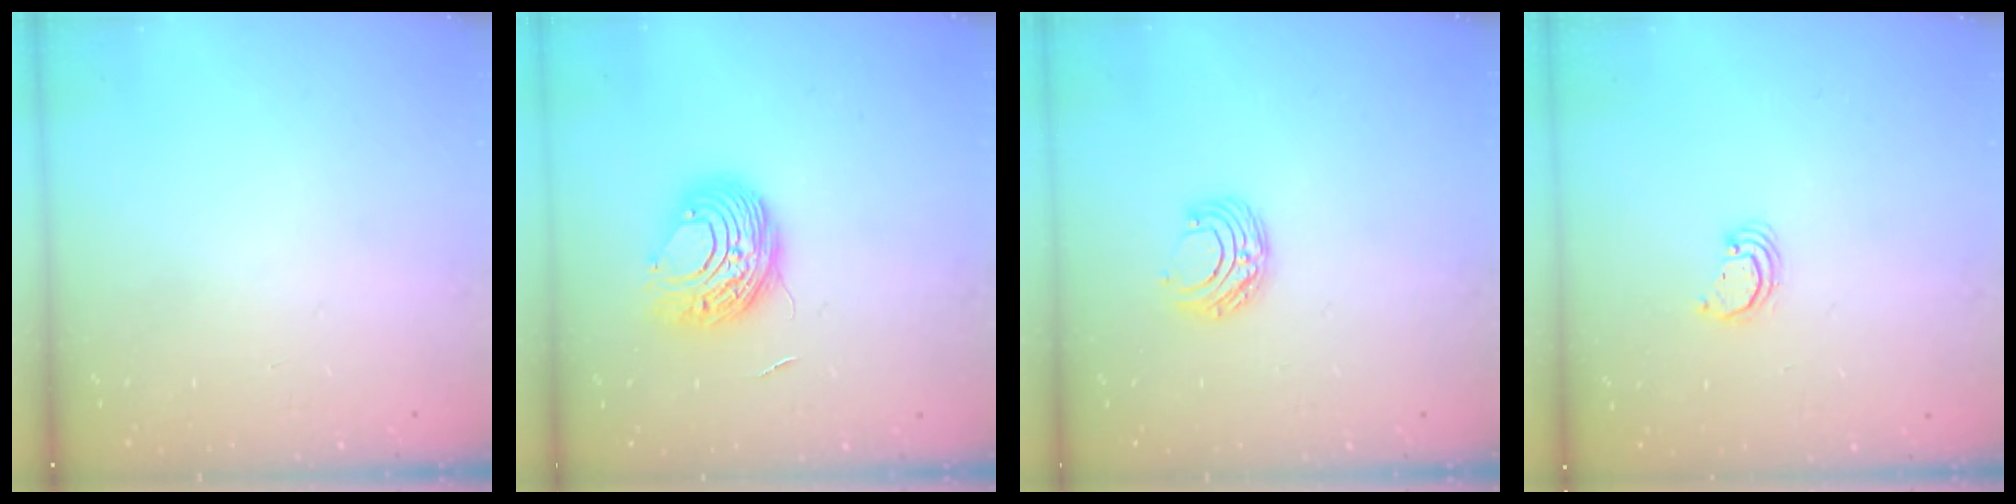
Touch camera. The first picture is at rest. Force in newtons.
{"total": 9.4, "press": 9.4, "slide": 0.8}
{"total": 6.4, "press": 6.3, "slide": 0.6}
{"total": 2.7, "press": 2.7, "slide": 0.2}